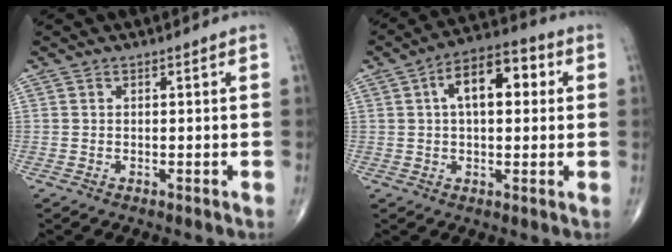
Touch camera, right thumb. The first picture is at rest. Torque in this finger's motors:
{"motor_torque": [0.88, 3.36, 1.21, 0.36, 0.11]}